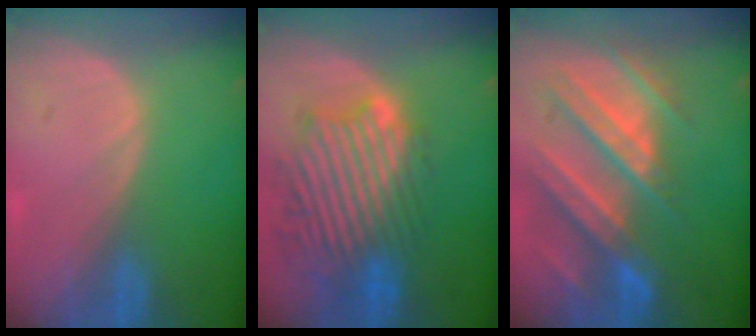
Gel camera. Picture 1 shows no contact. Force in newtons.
{"total": 12.1, "press": 10.9, "slide": 5.2}
{"total": 11.1, "press": 9.8, "slide": 5.2}